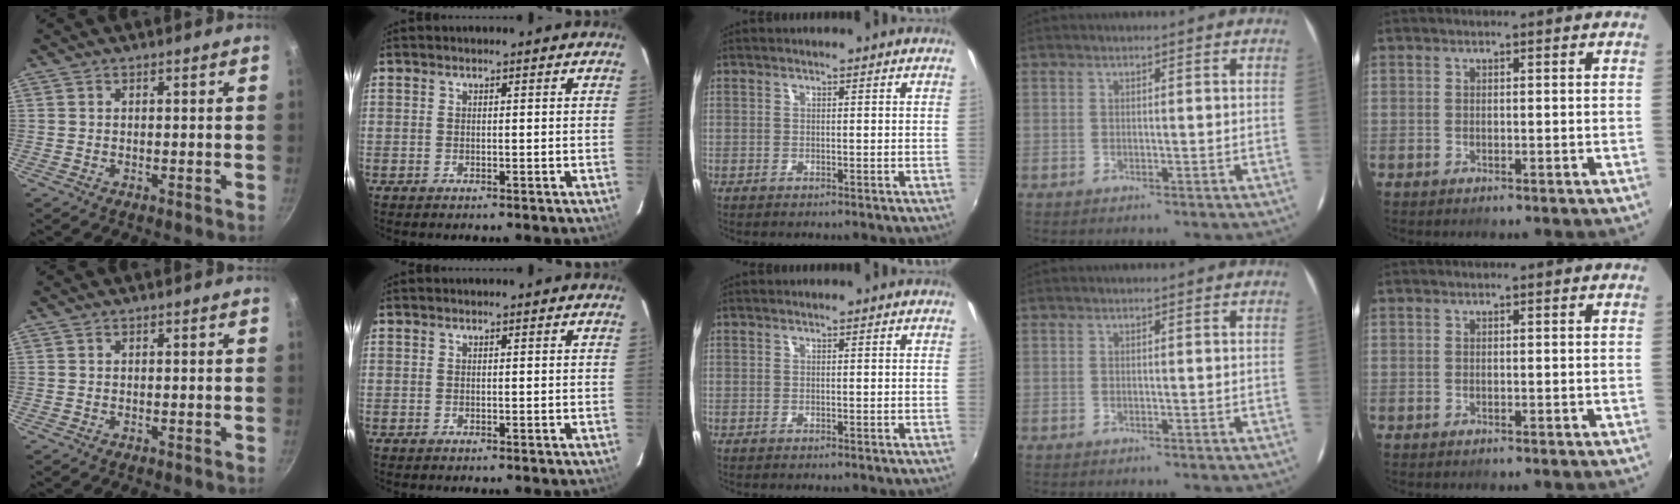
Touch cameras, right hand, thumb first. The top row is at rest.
{}